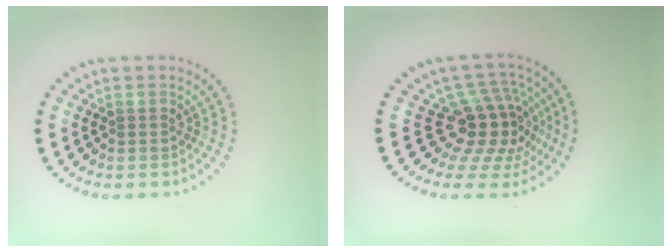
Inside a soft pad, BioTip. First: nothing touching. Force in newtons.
{"total": 5.1, "press": 3.7, "slide": 3.5}